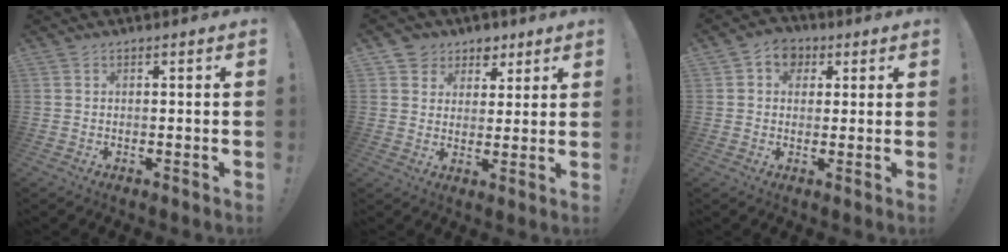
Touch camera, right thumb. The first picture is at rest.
{"total": 6.9, "force": [3.3, 6.0, 0.8], "torque": [-0.005, -0.020, 0.068]}
{"total": 6.1, "force": [2.0, 5.3, 2.4], "torque": [-0.028, -0.005, 0.037]}